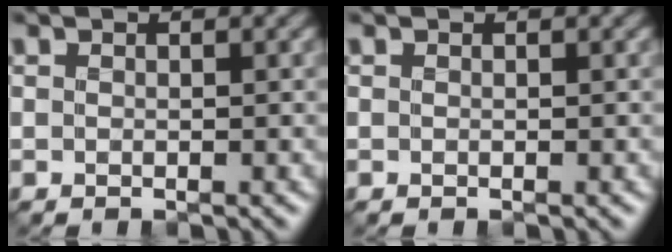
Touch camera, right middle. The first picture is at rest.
{"total": 0.0}